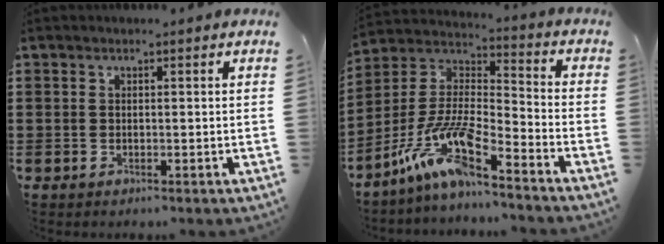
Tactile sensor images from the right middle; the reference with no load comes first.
{"total": 11.3, "force": [-8.2, 1.7, 7.5], "torque": [-0.178, -0.013, -0.172]}